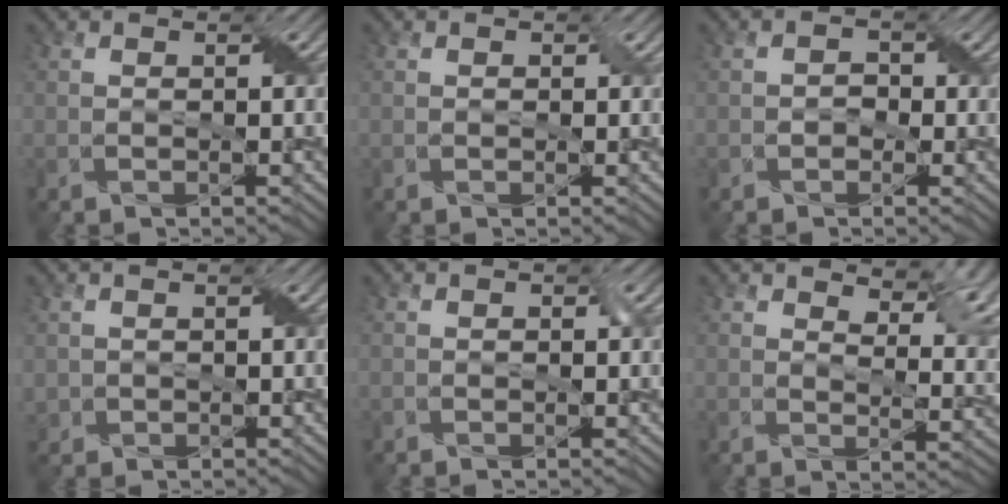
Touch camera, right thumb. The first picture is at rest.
{"total": 0.6, "force": [0.1, 0.6, 0.1], "torque": [-0.001, -0.004, -0.002]}
{"total": 1.3, "force": [-0.5, 1.2, 0.3], "torque": [-0.005, 0.002, -0.012]}
{"total": 1.1, "force": [0.2, 1.1, 0.0], "torque": [-0.010, -0.004, 0.005]}
{"total": 0.6, "force": [-0.1, 0.5, 0.3], "torque": [-0.004, -0.003, -0.003]}
{"total": 9.3, "force": [5.9, 3.8, 6.0], "torque": [-0.094, 0.004, 0.097]}